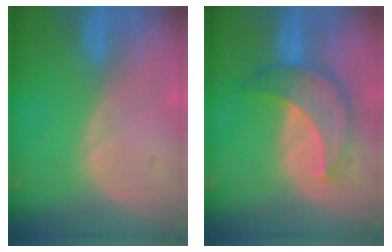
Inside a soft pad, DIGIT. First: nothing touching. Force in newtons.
{"total": 7.8, "press": 7.5, "slide": 2.2}